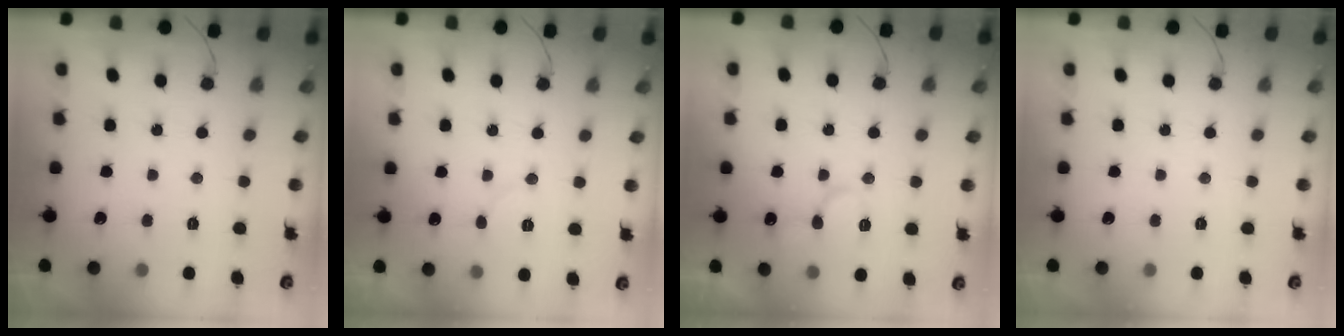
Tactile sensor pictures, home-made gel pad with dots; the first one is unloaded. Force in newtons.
{"total": 5.1, "press": 5.0, "slide": 0.5}
{"total": 10.4, "press": 10.3, "slide": 1.3}
{"total": 0.0}